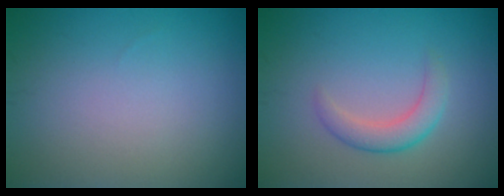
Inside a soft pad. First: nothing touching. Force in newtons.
{"total": 2.6, "press": 2.5, "slide": 0.3}